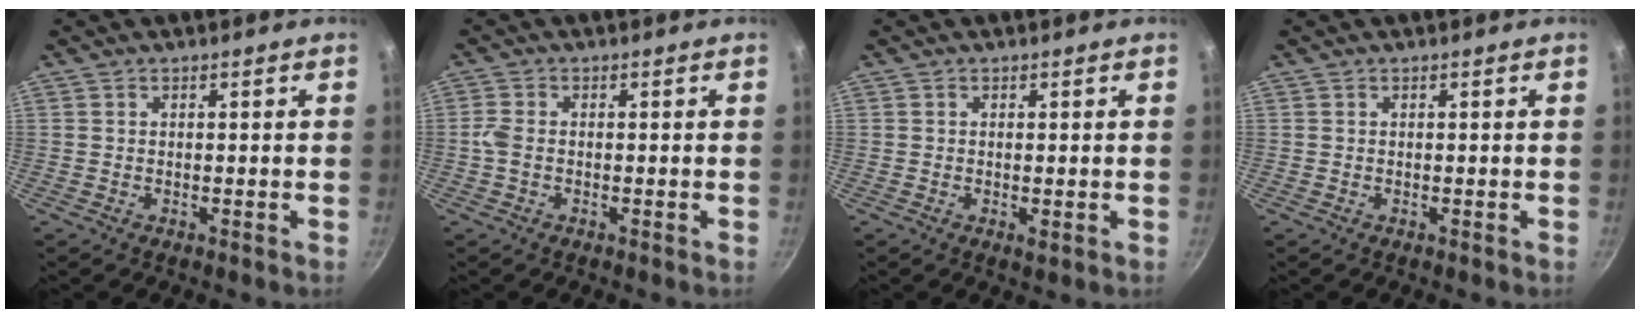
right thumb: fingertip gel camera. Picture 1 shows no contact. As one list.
[{"total": 2.4, "force": [-0.4, 1.4, 1.9], "torque": [-0.049, 0.005, -0.014]}, {"total": 1.2, "force": [-0.2, 0.4, 1.1], "torque": [-0.021, -0.004, -0.003]}, {"total": 0.0}]